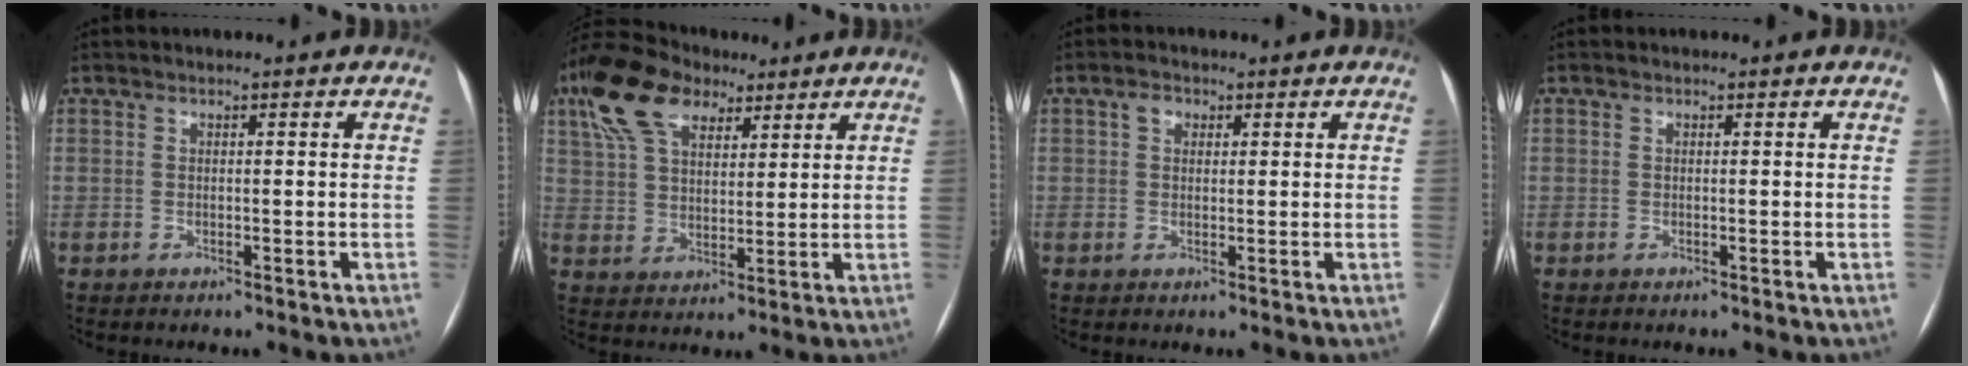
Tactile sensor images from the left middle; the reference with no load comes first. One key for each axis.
{"total": 12.5, "fx": 7.6, "fy": 6.4, "fz": 7.4, "tx": -0.164, "ty": 0.041, "tz": 0.143}
{"total": 1.9, "fx": 0.8, "fy": 1.5, "fz": 1.0, "tx": -0.022, "ty": 0.012, "tz": 0.013}
{"total": 1.2, "fx": -0.5, "fy": -0.8, "fz": -0.6, "tx": 0.012, "ty": -0.008, "tz": -0.008}